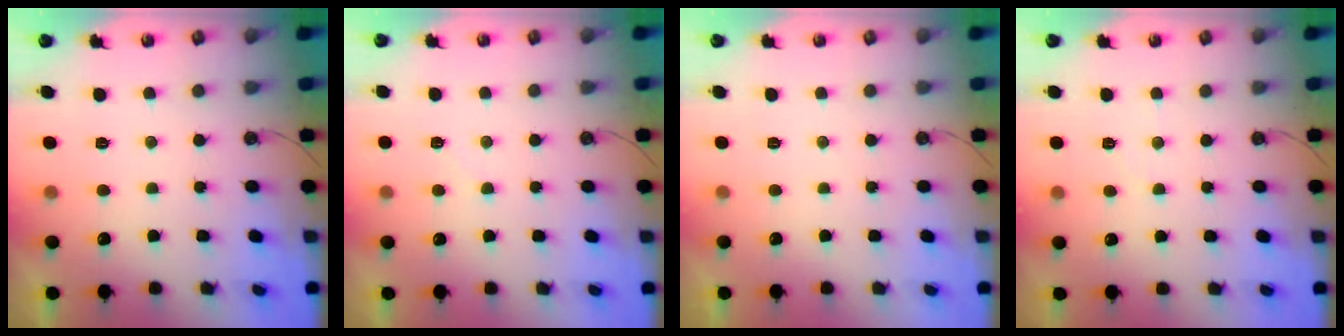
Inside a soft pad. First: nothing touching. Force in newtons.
{"total": 3.6, "press": 3.6, "slide": 0.4}
{"total": 0.0}
{"total": 3.8, "press": 3.7, "slide": 0.6}